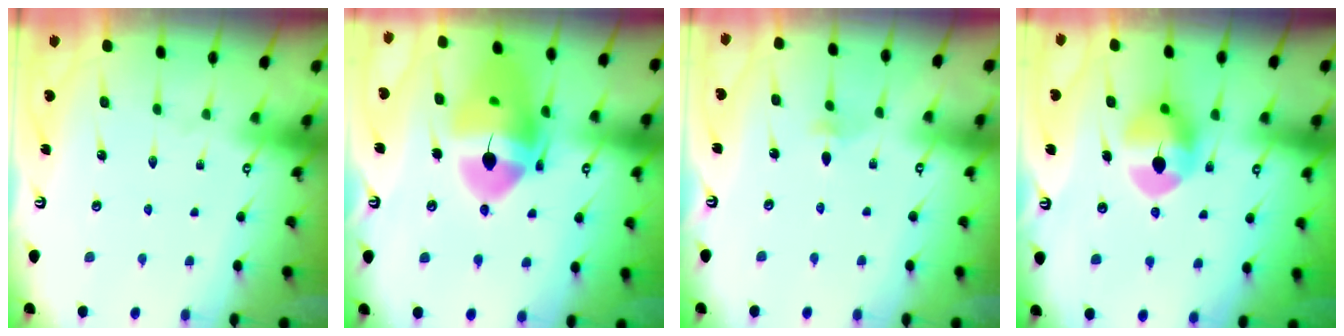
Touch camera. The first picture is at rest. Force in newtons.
{"total": 19.9, "press": 19.8, "slide": 2.2}
{"total": 2.9, "press": 2.8, "slide": 0.8}
{"total": 8.3, "press": 8.3, "slide": 0.4}